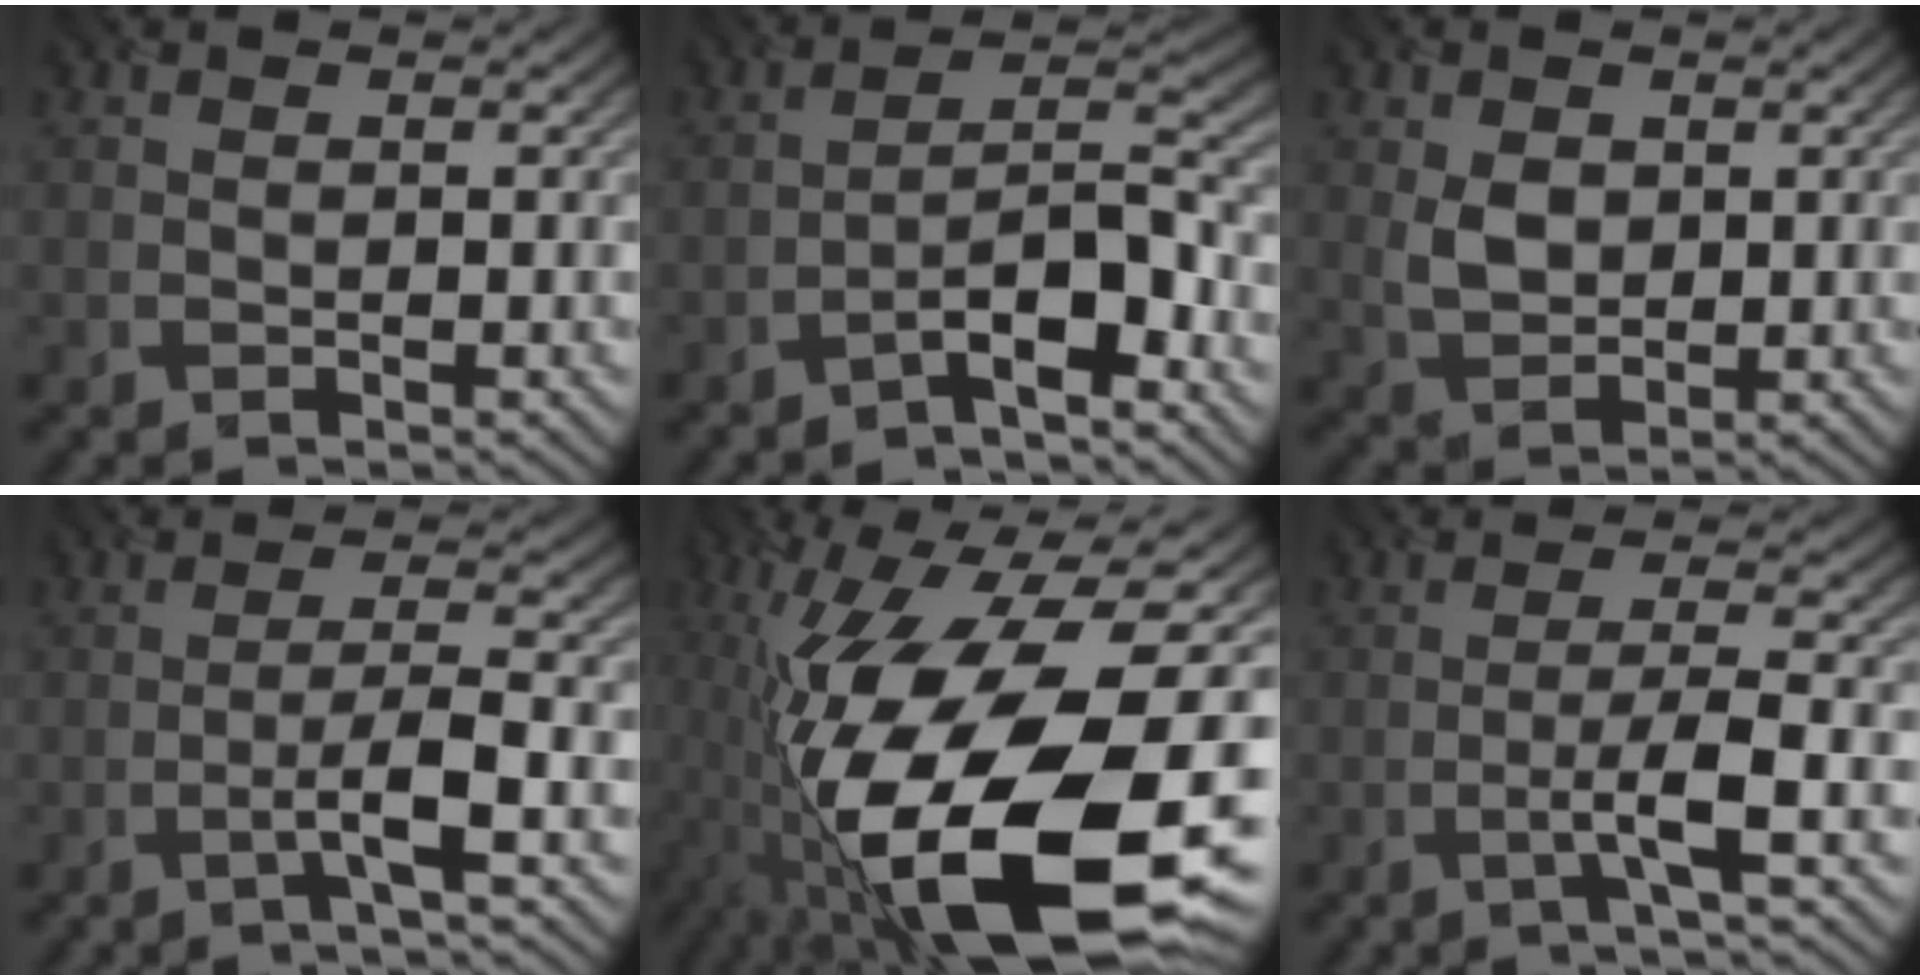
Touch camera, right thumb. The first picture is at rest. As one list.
[{"total": 7.7, "force": [-5.0, 1.8, 5.5], "torque": [-0.086, 0.019, -0.097]}, {"total": 3.4, "force": [0.8, 2.6, 2.1], "torque": [-0.051, -0.004, 0.017]}, {"total": 4.4, "force": [-2.2, 0.2, 3.9], "torque": [-0.067, 0.014, -0.054]}, {"total": 21.2, "force": [-7.6, 8.2, 18.0], "torque": [-0.354, -0.028, -0.126]}, {"total": 4.6, "force": [-2.1, 0.1, 4.1], "torque": [-0.070, 0.014, -0.053]}]